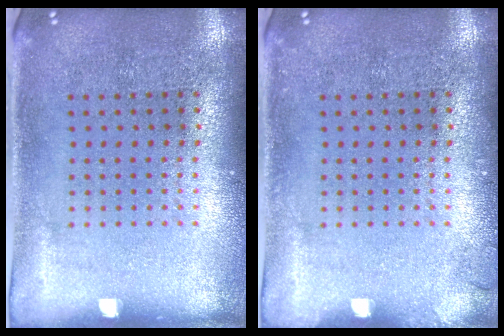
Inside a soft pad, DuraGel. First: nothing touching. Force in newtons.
{"total": 0.7, "press": 0.7, "slide": 0.2}